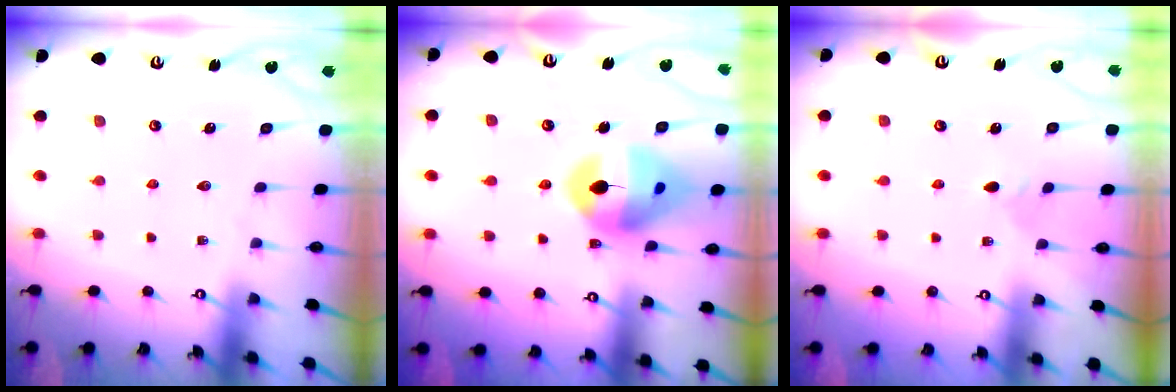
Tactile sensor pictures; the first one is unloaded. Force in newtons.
{"total": 14.8, "press": 14.7, "slide": 1.8}
{"total": 2.3, "press": 2.2, "slide": 0.8}